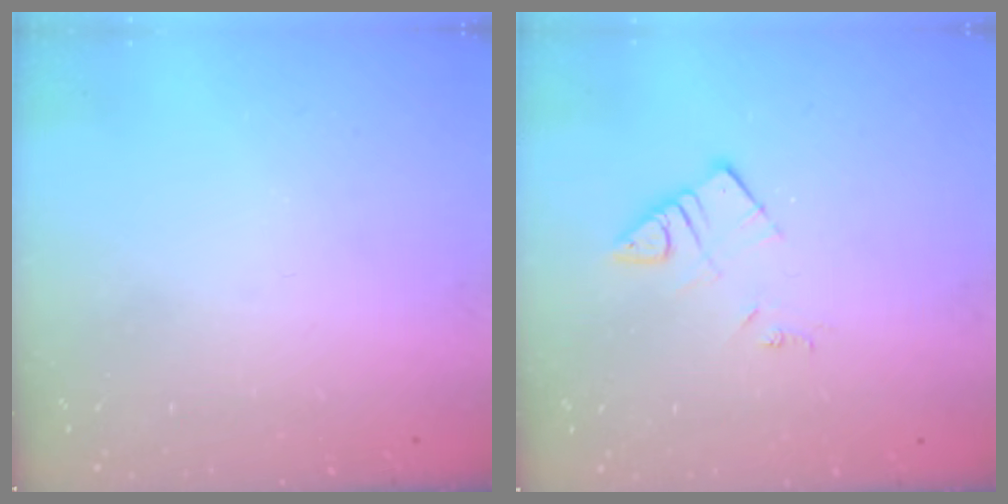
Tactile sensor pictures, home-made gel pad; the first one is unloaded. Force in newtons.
{"total": 4.4, "press": 4.4, "slide": 0.2}